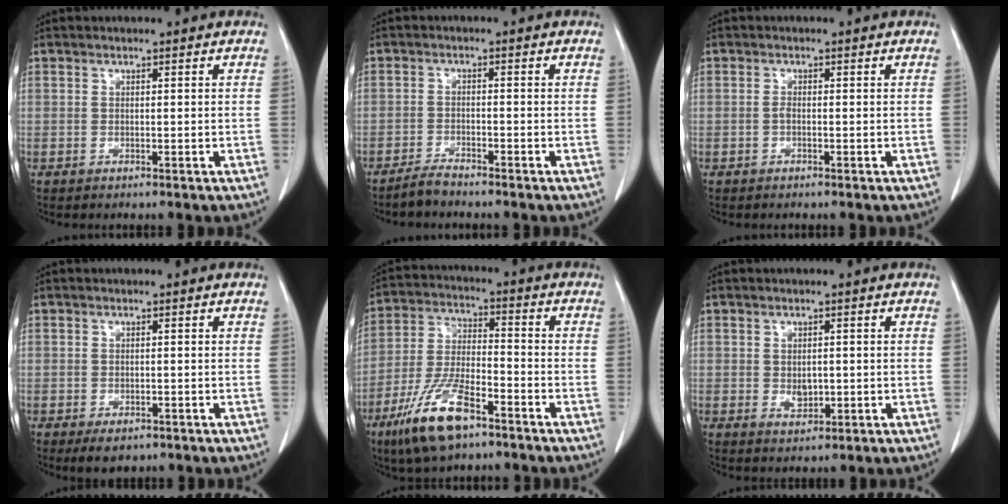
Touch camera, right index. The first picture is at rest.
{"total": 2.5, "force": [-2.4, 0.0, 0.6], "torque": [-0.015, -0.006, -0.046]}
{"total": 0.6, "force": [-0.3, 0.2, 0.5], "torque": [-0.012, 0.001, -0.006]}
{"total": 2.9, "force": [-1.8, 1.6, 1.5], "torque": [-0.020, -0.002, -0.017]}
{"total": 6.1, "force": [-3.9, 2.5, 4.0], "torque": [-0.088, -0.003, -0.067]}
{"total": 2.3, "force": [-0.2, 1.3, 1.9], "torque": [-0.035, -0.004, 0.002]}